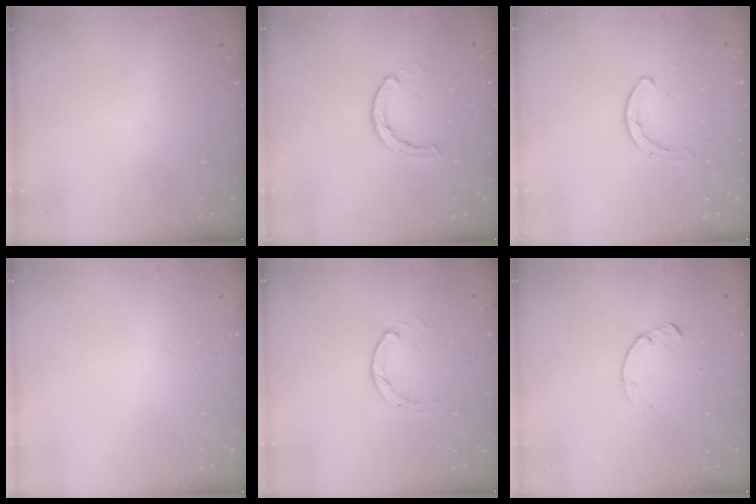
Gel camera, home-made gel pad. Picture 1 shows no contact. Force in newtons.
{"total": 3.0, "press": 3.0, "slide": 0.4}
{"total": 1.9, "press": 1.8, "slide": 0.3}
{"total": 2.6, "press": 2.6, "slide": 0.2}
{"total": 1.3, "press": 1.2, "slide": 0.2}
{"total": 1.4, "press": 1.4, "slide": 0.2}